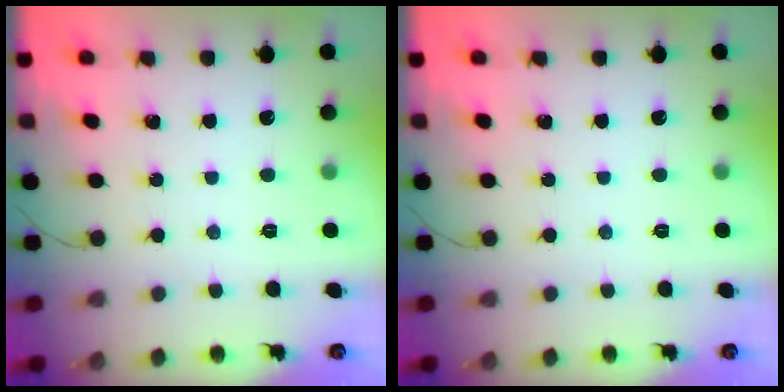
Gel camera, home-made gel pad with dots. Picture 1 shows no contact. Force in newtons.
{"total": 0.0}